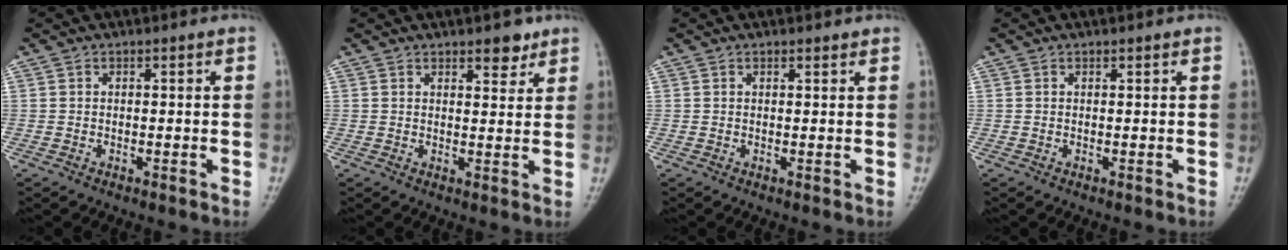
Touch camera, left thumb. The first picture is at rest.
{"total": 3.6, "force": [2.5, 1.6, 1.9], "torque": [-0.006, -0.015, 0.035]}
{"total": 0.9, "force": [0.8, 0.3, 0.4], "torque": [-0.004, -0.004, 0.012]}
{"total": 0.0}